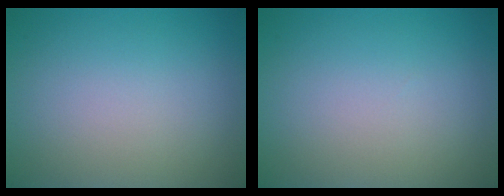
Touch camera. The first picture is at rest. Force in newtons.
{"total": 0.0}